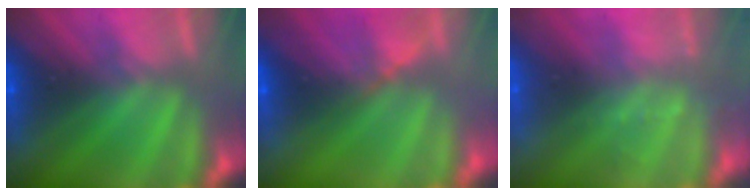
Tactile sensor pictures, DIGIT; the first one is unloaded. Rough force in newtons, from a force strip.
{"total": 8.7}
{"total": 2.4}